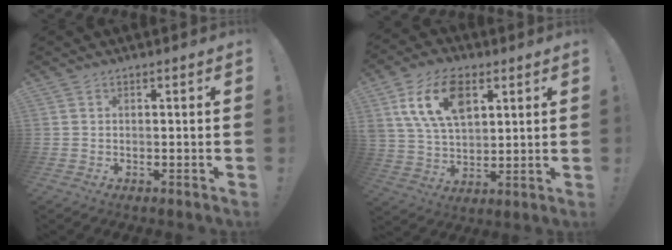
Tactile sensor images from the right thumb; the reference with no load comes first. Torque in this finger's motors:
{"motor_torque": [1.89, 1.97, 1.26, 0.43, 0.16]}